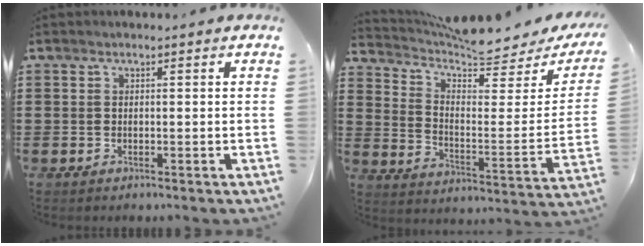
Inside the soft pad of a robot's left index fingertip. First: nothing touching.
{"total": 6.2, "force": [5.8, 0.9, 2.1], "torque": [-0.059, -0.053, 0.093]}